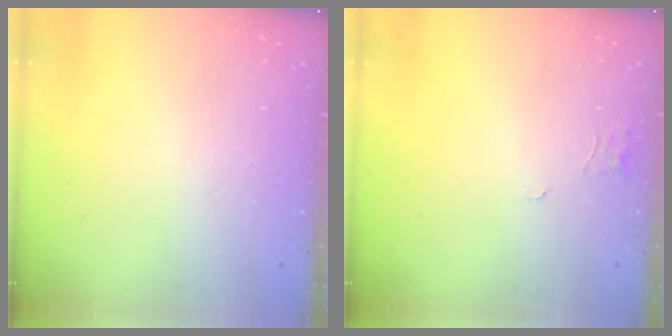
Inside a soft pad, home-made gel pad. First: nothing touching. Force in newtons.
{"total": 3.7, "press": 3.7, "slide": 0.3}